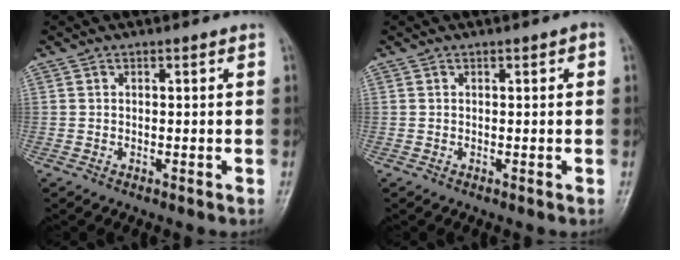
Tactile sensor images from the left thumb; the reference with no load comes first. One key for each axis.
{"total": 1.1, "fx": 0.2, "fy": 0.4, "fz": 1.1, "tx": -0.015, "ty": 0.002, "tz": 0.001}